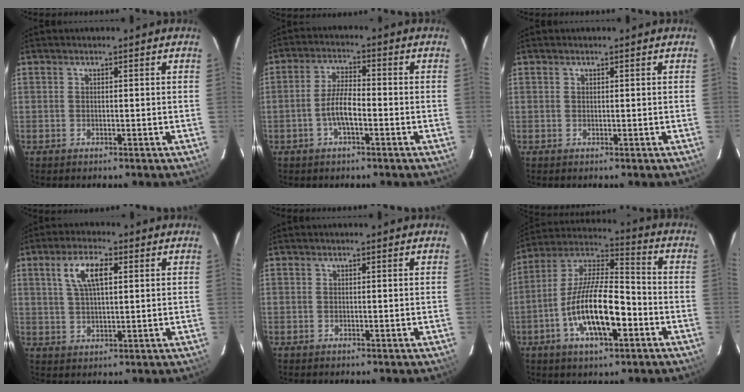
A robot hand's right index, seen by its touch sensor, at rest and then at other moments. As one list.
[{"total": 5.3, "force": [-2.0, 1.4, 4.7], "torque": [-0.097, 0.008, -0.038]}, {"total": 0.0}, {"total": 7.1, "force": [2.6, 2.6, 6.1], "torque": [-0.118, 0.011, 0.050]}, {"total": 0.0}, {"total": 16.3, "force": [-5.7, 5.4, 14.3], "torque": [-0.275, -0.001, -0.104]}]